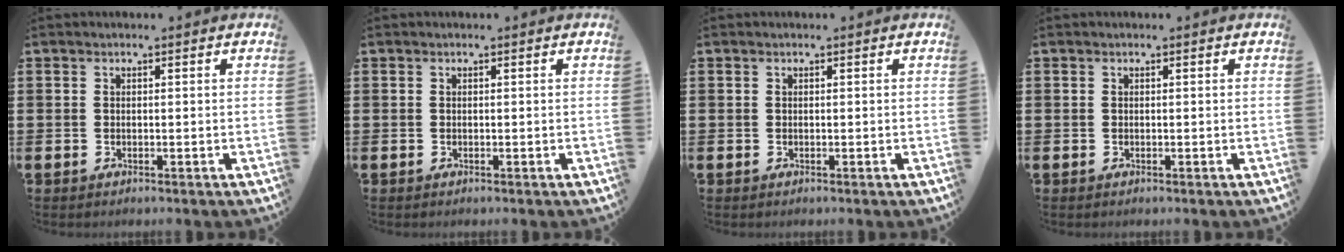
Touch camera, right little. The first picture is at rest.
{"total": 0.0}
{"total": 0.0}
{"total": 0.0}